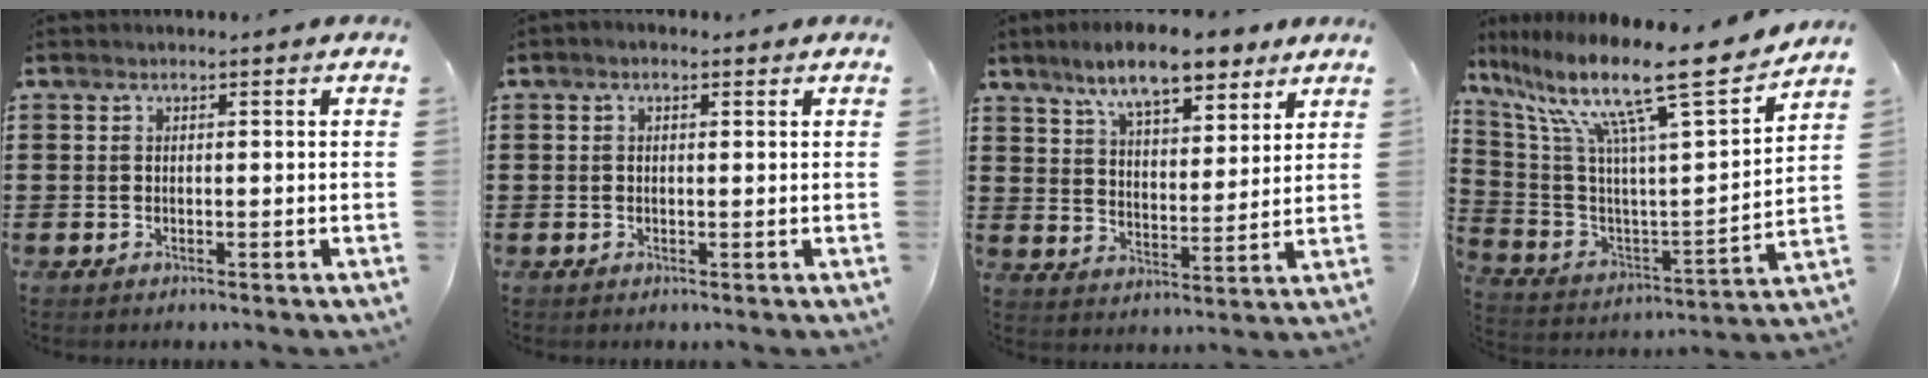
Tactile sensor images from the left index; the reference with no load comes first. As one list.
[{"total": 1.0, "force": [0.4, 0.5, 0.8], "torque": [-0.016, 0.006, 0.006]}, {"total": 9.9, "force": [8.0, 2.6, 5.2], "torque": [-0.116, -0.011, 0.145]}, {"total": 15.6, "force": [11.3, 1.4, 10.6], "torque": [-0.228, -0.068, 0.177]}]